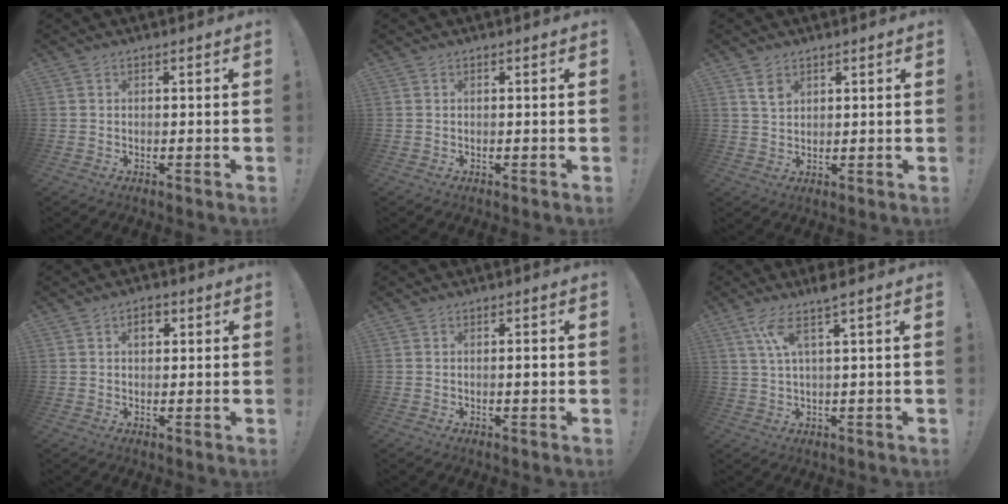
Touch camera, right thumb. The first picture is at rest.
{"total": 0.0}
{"total": 3.6, "force": [2.3, 2.3, 1.6], "torque": [-0.018, -0.013, 0.042]}
{"total": 3.4, "force": [1.0, 2.3, 2.3], "torque": [-0.028, 0.003, 0.013]}
{"total": 1.5, "force": [-0.3, 0.3, 1.4], "torque": [-0.014, -0.002, -0.009]}
{"total": 7.0, "force": [3.3, 0.3, 6.2], "torque": [-0.116, -0.009, 0.055]}